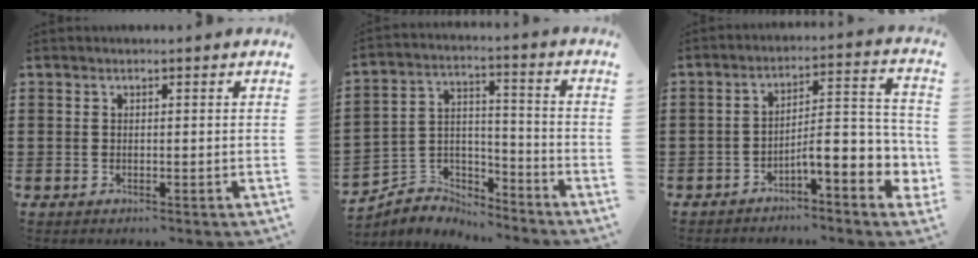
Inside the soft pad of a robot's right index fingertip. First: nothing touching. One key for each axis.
{"total": 4.9, "fx": -4.6, "fy": 1.7, "fz": 0.0, "tx": -0.019, "ty": 0.002, "tz": -0.098}
{"total": 7.5, "fx": -3.5, "fy": 2.4, "fz": 6.2, "tx": -0.088, "ty": -0.021, "tz": -0.068}